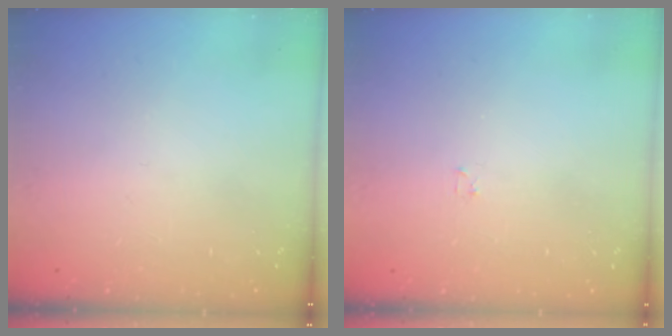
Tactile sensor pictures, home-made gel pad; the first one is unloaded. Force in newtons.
{"total": 1.2, "press": 1.2, "slide": 0.2}